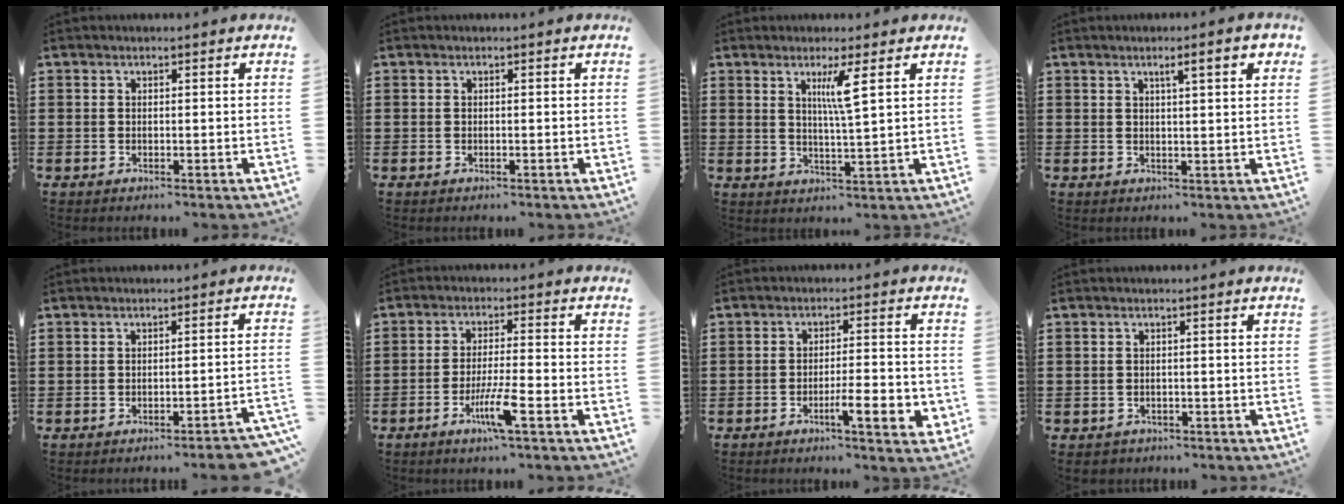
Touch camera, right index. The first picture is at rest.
{"total": 0.0}
{"total": 4.3, "force": [1.9, -0.4, 3.8], "torque": [-0.081, -0.005, 0.029]}
{"total": 3.6, "force": [1.6, 0.3, 3.2], "torque": [-0.057, -0.001, 0.023]}
{"total": 2.2, "force": [-2.0, -0.2, 0.6], "torque": [-0.014, -0.002, -0.044]}
{"total": 6.2, "force": [-3.1, 0.2, 5.4], "torque": [-0.107, -0.014, -0.057]}
{"total": 6.5, "force": [-2.7, 1.3, 5.8], "torque": [-0.090, -0.002, -0.041]}
{"total": 1.1, "force": [-0.9, 0.6, -0.1], "torque": [-0.002, 0.005, -0.022]}